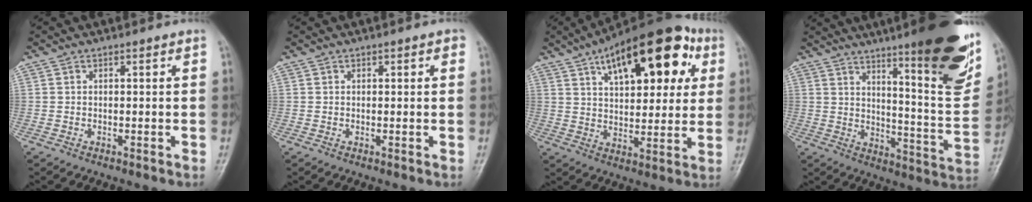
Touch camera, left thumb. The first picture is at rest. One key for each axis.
{"total": 1.5, "fx": 0.5, "fy": 0.7, "fz": 1.2, "tx": -0.009, "ty": 0.002, "tz": 0.005}
{"total": 23.0, "fx": 9.6, "fy": 10.8, "fz": 17.9, "tx": -0.234, "ty": 0.004, "tz": 0.143}
{"total": 24.1, "fx": 14.6, "fy": 4.0, "fz": 18.8, "tx": -0.231, "ty": -0.074, "tz": 0.209}